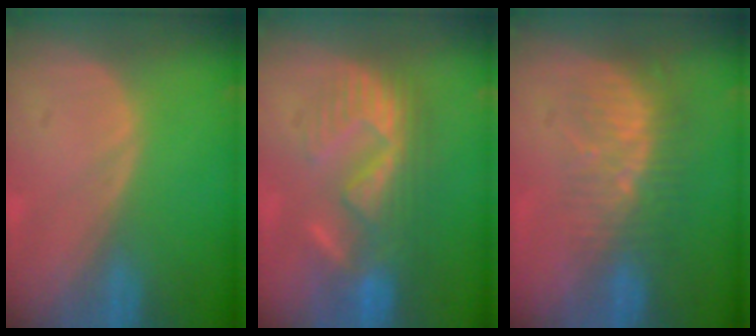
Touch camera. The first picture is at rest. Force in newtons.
{"total": 9.0, "press": 8.9, "slide": 1.5}
{"total": 8.6, "press": 7.4, "slide": 4.3}